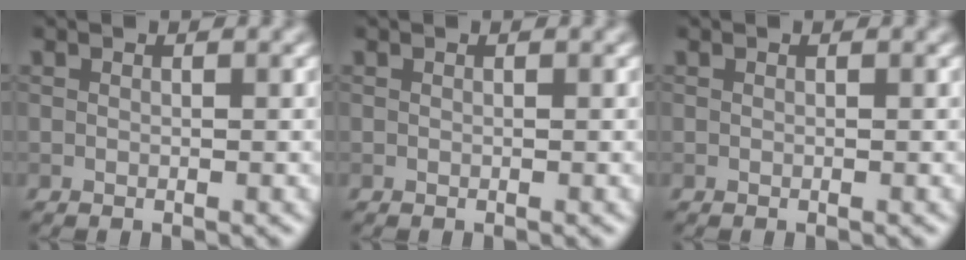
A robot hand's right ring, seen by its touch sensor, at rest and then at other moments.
{"total": 0.0}
{"total": 0.0}